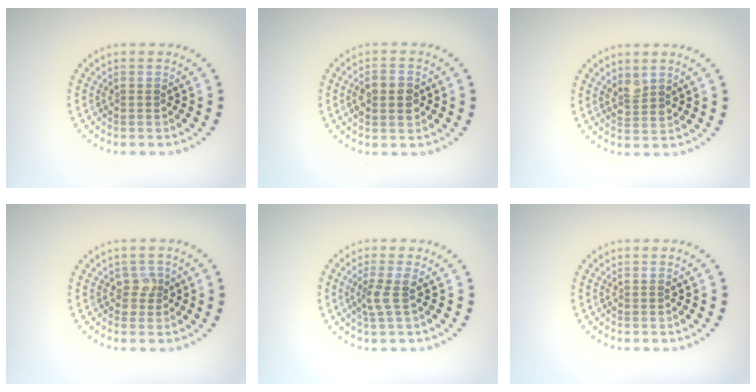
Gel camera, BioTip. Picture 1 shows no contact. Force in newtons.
{"total": 2.9, "press": 2.9, "slide": 0.1}
{"total": 1.6, "press": 1.3, "slide": 0.8}
{"total": 1.5, "press": 1.3, "slide": 0.7}
{"total": 1.9, "press": 1.4, "slide": 1.3}
{"total": 0.0}